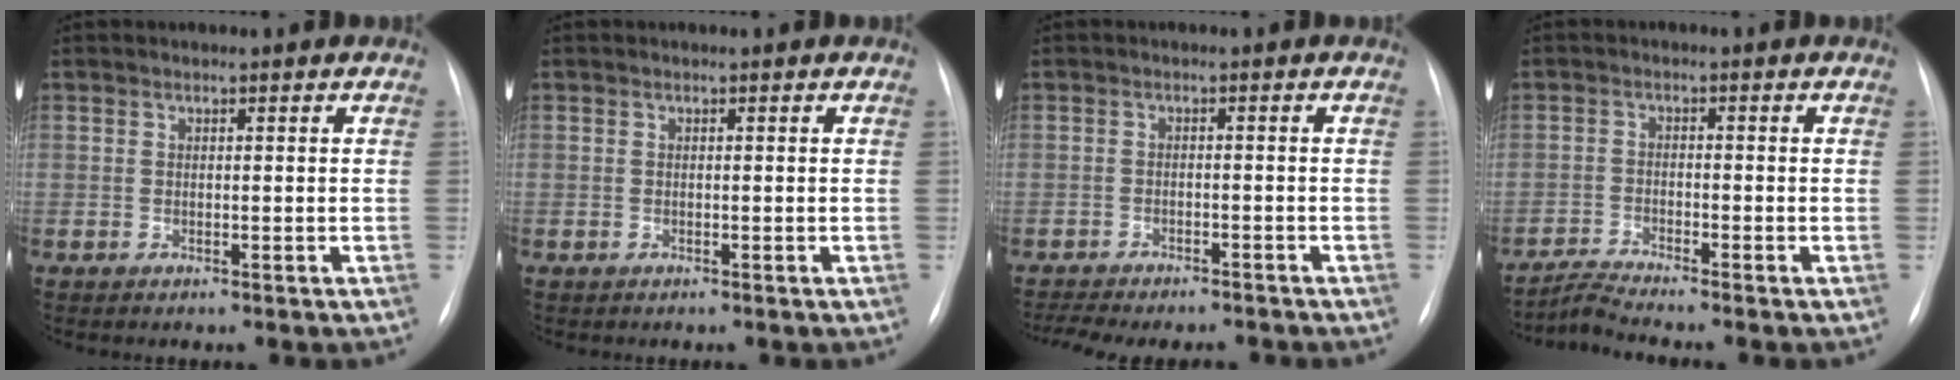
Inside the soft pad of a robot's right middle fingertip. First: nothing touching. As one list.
[{"total": 0.0}, {"total": 10.9, "force": [-9.9, 2.0, 4.0], "torque": [-0.063, 0.001, -0.133]}, {"total": 3.3, "force": [-3.0, -1.5, 0.0], "torque": [-0.013, -0.023, -0.059]}]